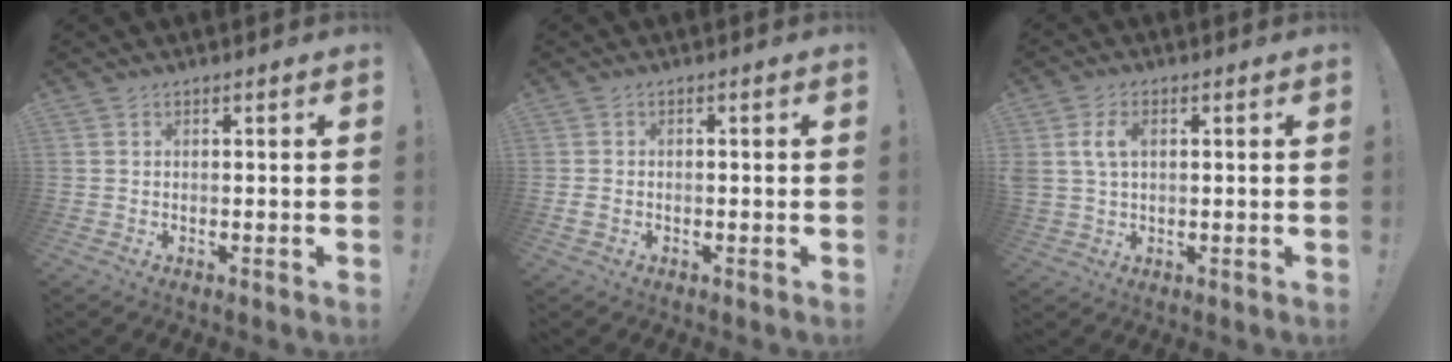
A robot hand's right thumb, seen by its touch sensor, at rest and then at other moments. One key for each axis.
{"total": 2.2, "fx": -0.6, "fy": 1.6, "fz": 1.3, "tx": -0.029, "ty": 0.004, "tz": -0.012}
{"total": 6.5, "fx": 1.3, "fy": 4.3, "fz": 4.7, "tx": -0.097, "ty": 0.010, "tz": 0.025}